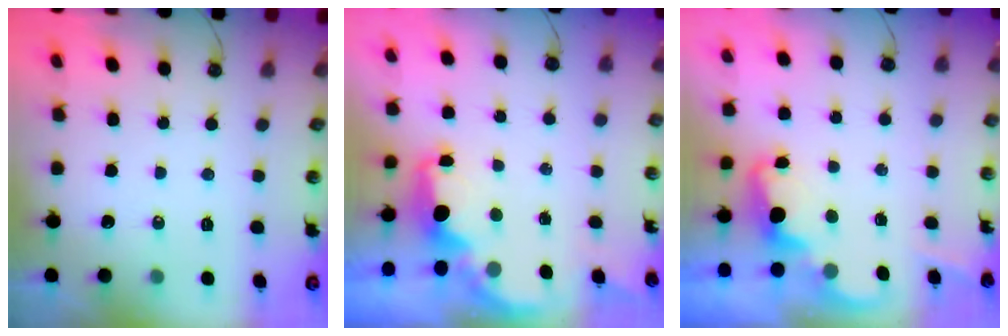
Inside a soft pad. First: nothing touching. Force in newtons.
{"total": 2.3, "press": 2.2, "slide": 0.7}
{"total": 2.4, "press": 2.3, "slide": 0.5}